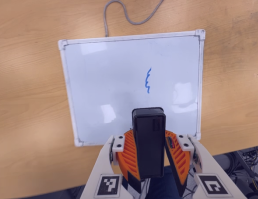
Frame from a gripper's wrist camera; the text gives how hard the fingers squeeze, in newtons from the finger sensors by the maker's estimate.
{"total": 8.3, "left": 9.1, "right": 7.5}